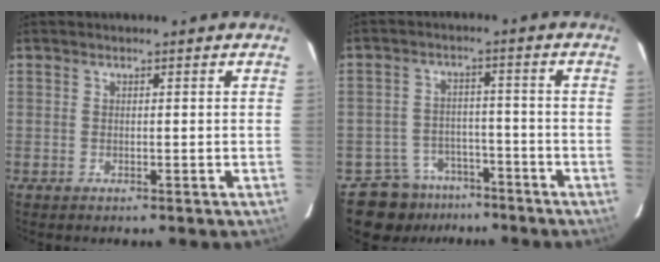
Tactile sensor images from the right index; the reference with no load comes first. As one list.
[{"total": 8.5, "force": [-6.4, 5.5, -0.1], "torque": [0.005, 0.032, -0.095]}]